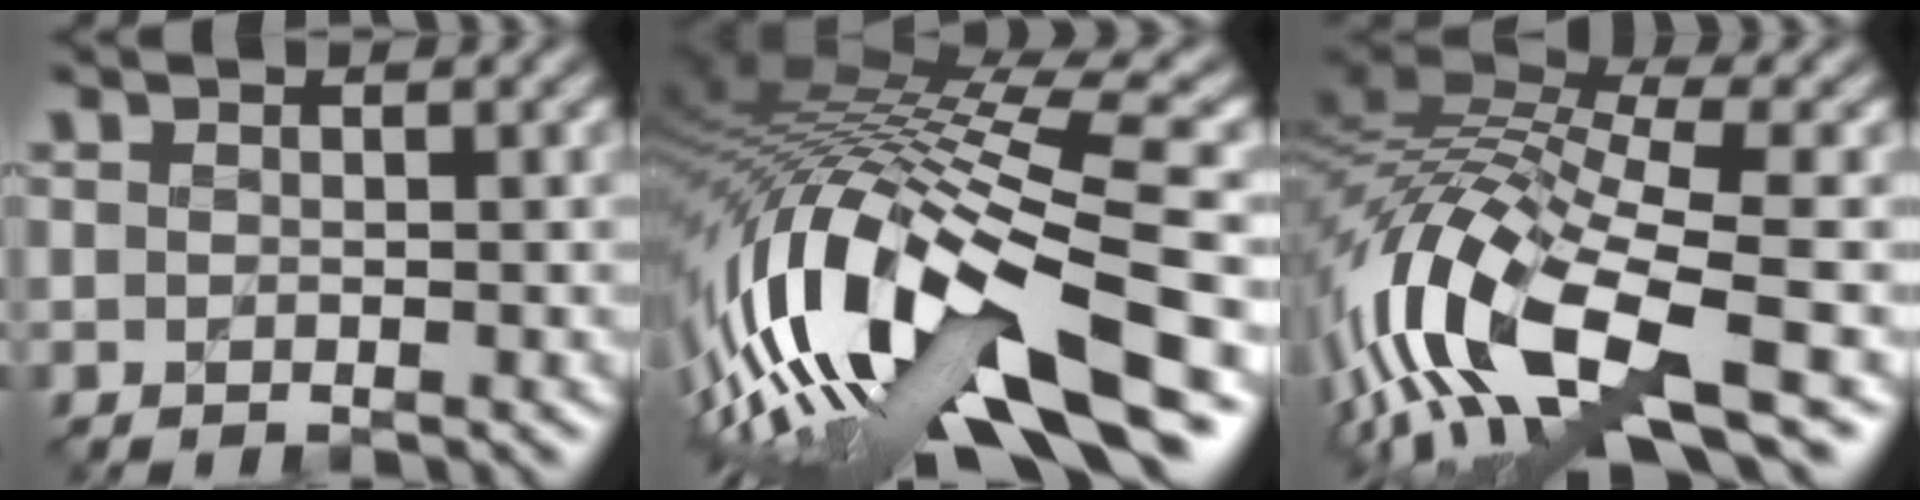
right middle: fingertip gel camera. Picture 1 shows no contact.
{"total": 15.3, "force": [-5.4, 5.1, 13.4], "torque": [-0.274, 0.009, -0.102]}
{"total": 13.6, "force": [-4.4, 5.2, 11.7], "torque": [-0.257, 0.010, -0.079]}